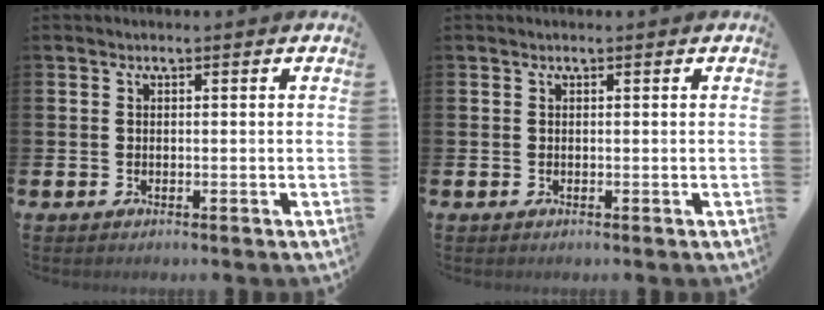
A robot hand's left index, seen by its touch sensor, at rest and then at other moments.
{"total": 0.0}